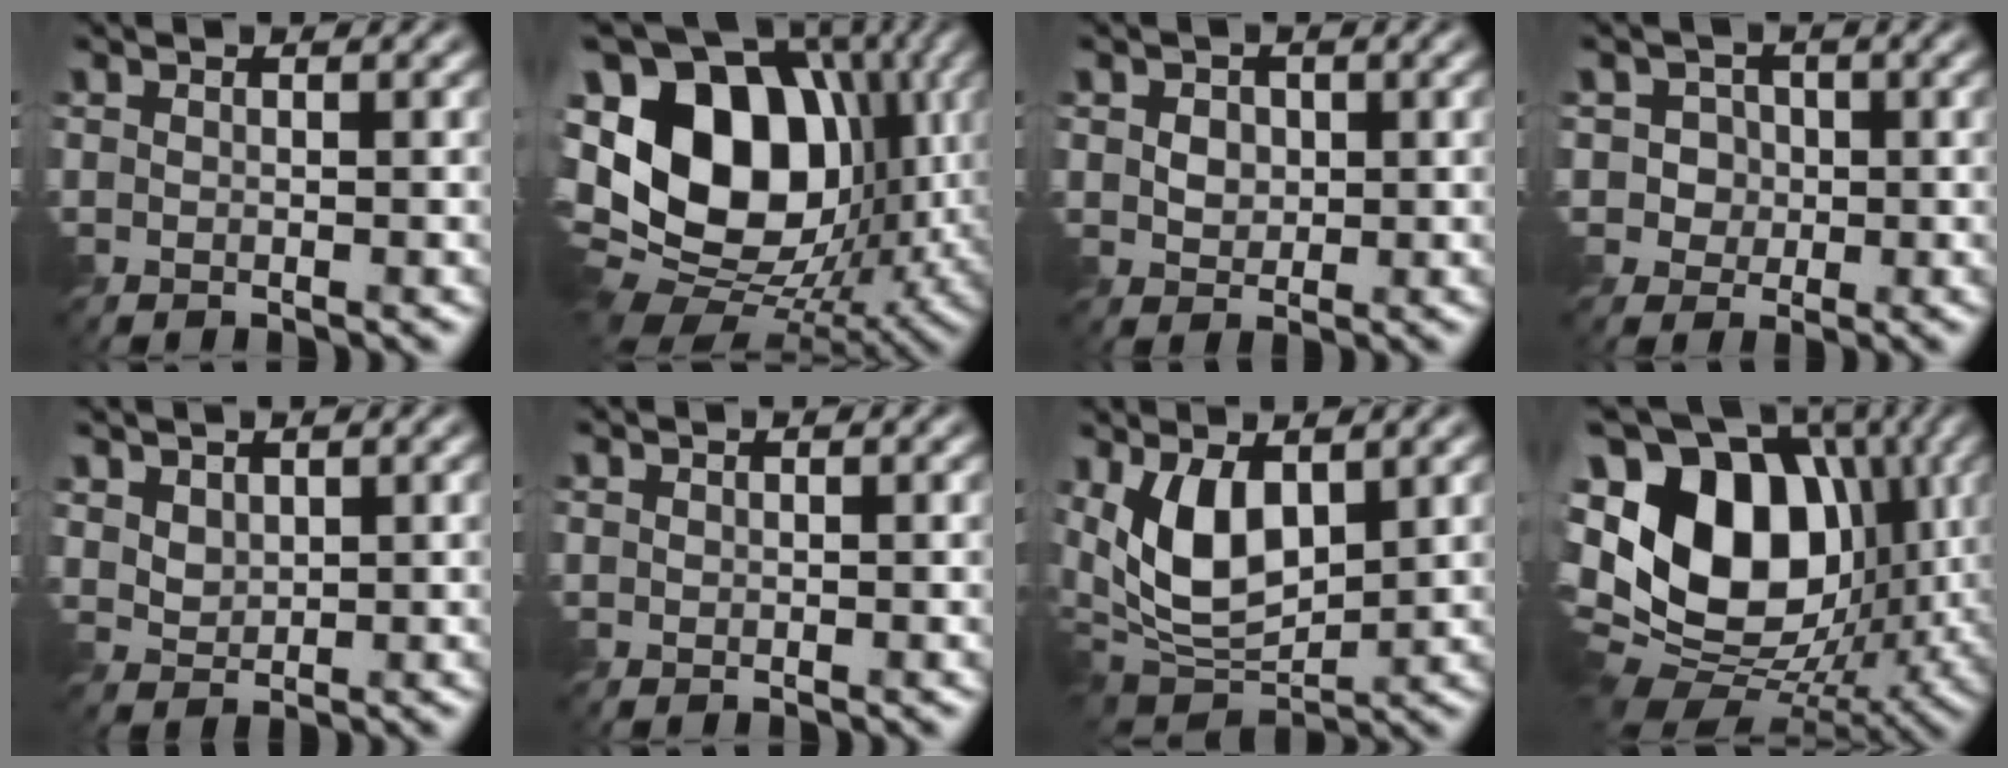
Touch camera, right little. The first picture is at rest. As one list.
[{"total": 18.5, "force": [1.4, 13.0, 13.0], "torque": [-0.249, 0.008, 0.033]}, {"total": 2.1, "force": [0.3, 1.7, 1.2], "torque": [-0.029, 0.002, -0.001]}, {"total": 3.3, "force": [0.4, 3.1, 0.9], "torque": [-0.007, 0.009, 0.004]}, {"total": 1.8, "force": [1.0, 1.1, 0.9], "torque": [-0.026, -0.004, 0.024]}, {"total": 0.0}, {"total": 7.6, "force": [1.8, 3.8, 6.3], "torque": [-0.133, -0.009, 0.030]}, {"total": 17.2, "force": [1.9, 11.9, 12.4], "torque": [-0.253, 0.007, 0.029]}]